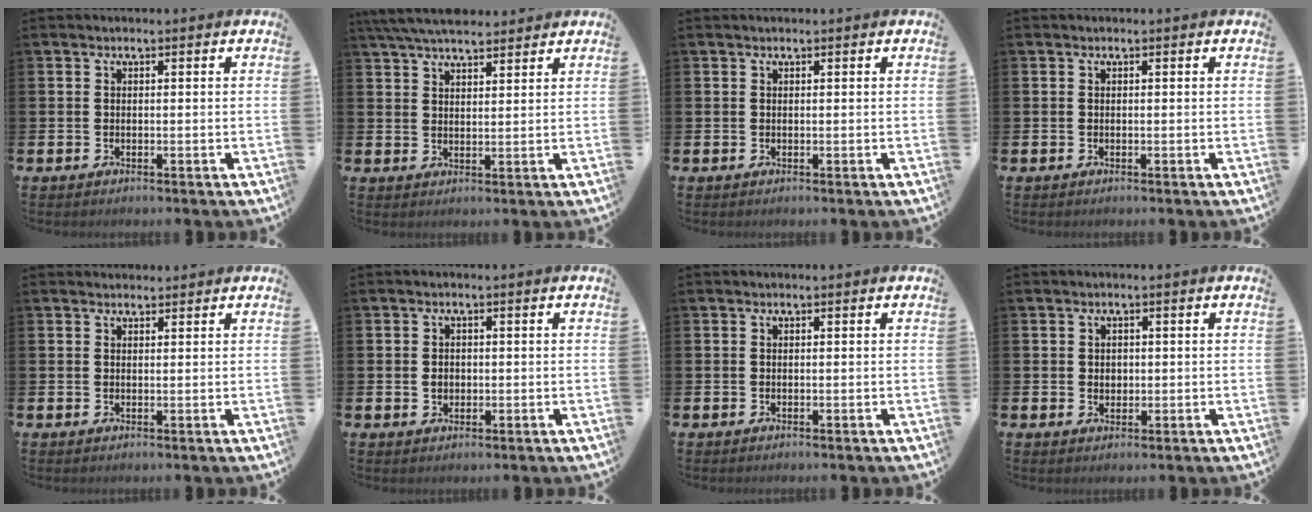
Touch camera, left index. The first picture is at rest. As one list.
[{"total": 5.9, "force": [5.4, 1.4, 1.8], "torque": [-0.050, -0.015, 0.102]}, {"total": 0.0}, {"total": 0.0}, {"total": 1.2, "force": [1.1, 0.4, 0.1], "torque": [0.007, 0.001, 0.019]}, {"total": 1.6, "force": [-0.1, 1.3, 0.9], "torque": [-0.009, 0.006, -0.005]}, {"total": 0.0}, {"total": 1.3, "force": [0.4, 1.1, 0.5], "torque": [0.005, 0.001, 0.003]}]